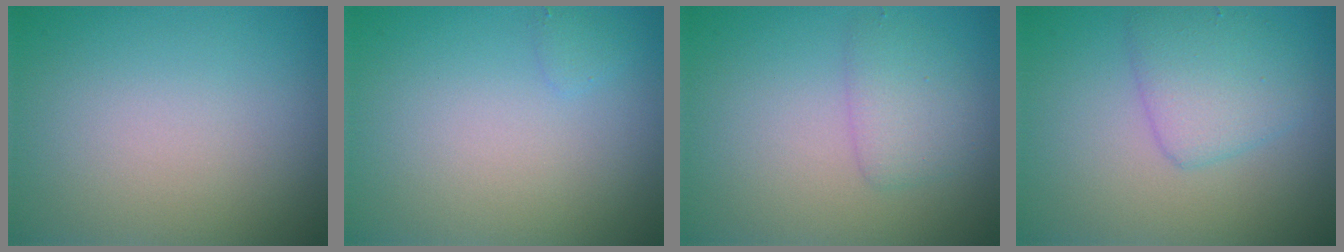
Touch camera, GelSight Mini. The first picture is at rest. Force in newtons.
{"total": 0.6, "press": 0.6, "slide": 0.0}
{"total": 2.0, "press": 2.0, "slide": 0.1}
{"total": 3.1, "press": 3.1, "slide": 0.1}